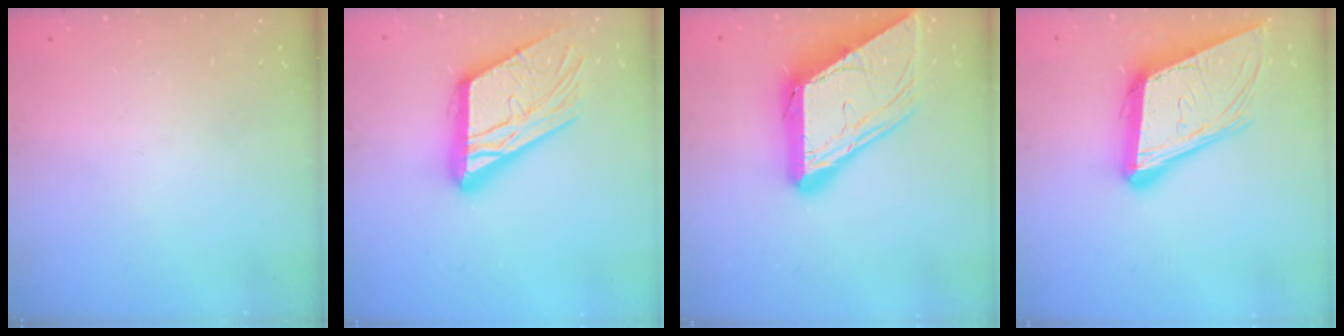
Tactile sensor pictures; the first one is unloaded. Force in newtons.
{"total": 20.3, "press": 20.2, "slide": 2.2}
{"total": 17.5, "press": 17.4, "slide": 1.7}
{"total": 15.8, "press": 15.2, "slide": 4.2}